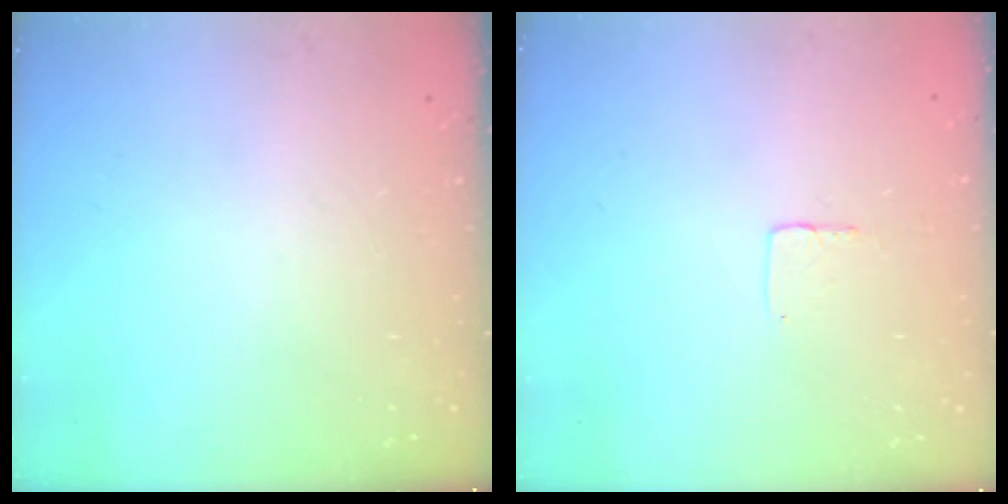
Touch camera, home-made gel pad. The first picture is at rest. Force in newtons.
{"total": 2.7, "press": 2.7, "slide": 0.1}